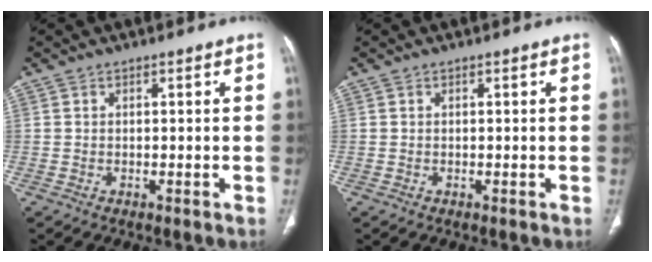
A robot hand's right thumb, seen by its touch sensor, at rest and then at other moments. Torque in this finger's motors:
{"motor_torque": [0.36, 0.41, -0.15, 0.15, 0.00]}